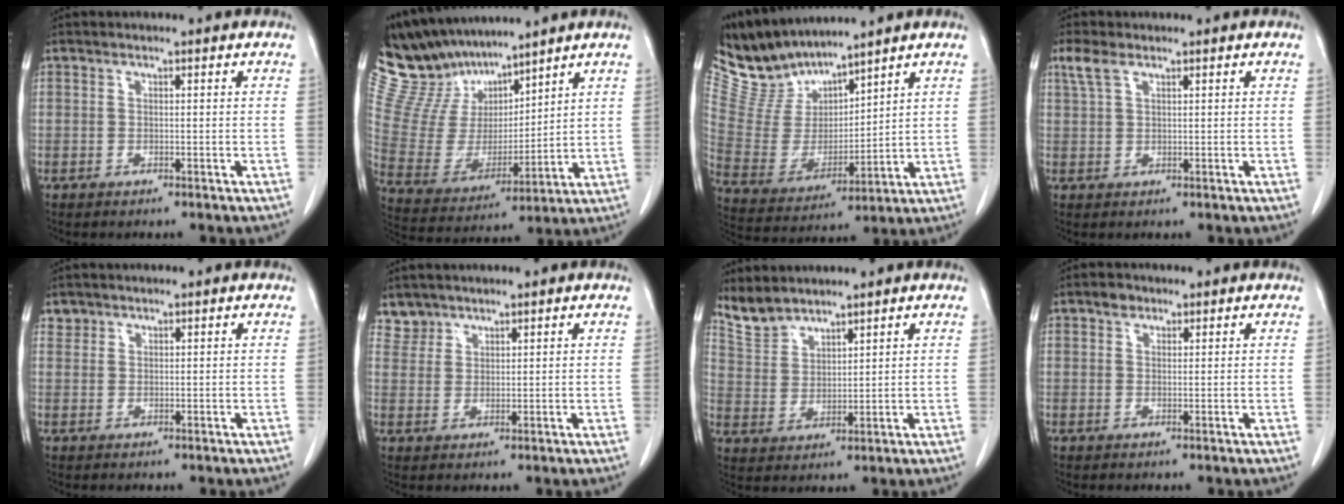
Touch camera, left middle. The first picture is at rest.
{"total": 14.3, "force": [12.9, 4.7, 3.9], "torque": [-0.097, 0.018, 0.260]}
{"total": 10.4, "force": [10.1, 2.2, 1.4], "torque": [-0.050, 0.005, 0.223]}
{"total": 2.9, "force": [1.9, 1.2, 1.7], "torque": [-0.047, 0.014, 0.047]}
{"total": 1.3, "force": [1.0, 0.8, -0.2], "torque": [0.011, 0.005, 0.016]}
{"total": 2.9, "force": [2.5, 1.4, -0.6], "torque": [0.019, 0.006, 0.048]}
{"total": 5.5, "force": [5.2, 1.7, 0.5], "torque": [-0.018, 0.005, 0.120]}
{"total": 1.7, "force": [1.1, 1.2, 0.5], "torque": [-0.008, 0.002, 0.017]}